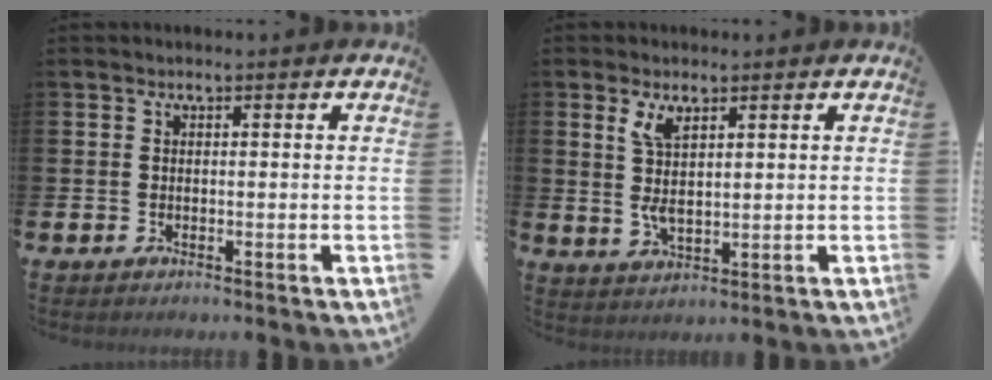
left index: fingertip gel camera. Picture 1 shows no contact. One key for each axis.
{"total": 4.8, "fx": 2.7, "fy": 1.7, "fz": 3.6, "tx": -0.065, "ty": -0.009, "tz": 0.044}